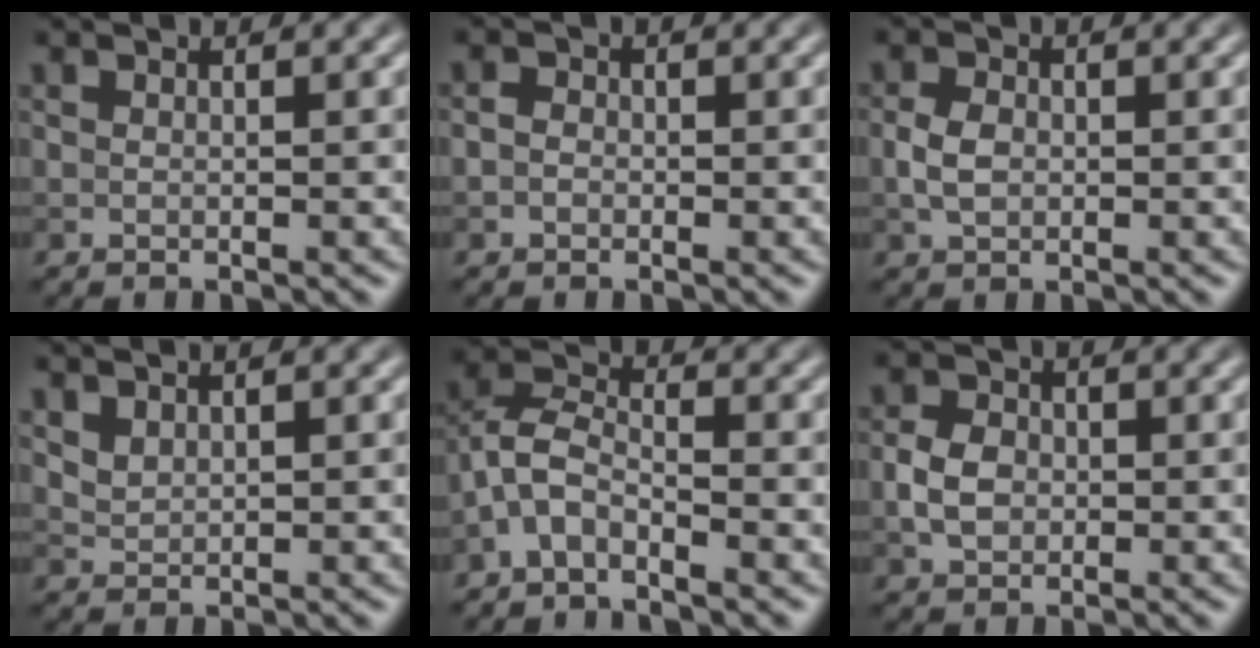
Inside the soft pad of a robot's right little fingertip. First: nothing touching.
{"total": 0.9, "force": [-0.2, 0.7, 0.4], "torque": [-0.010, 0.001, -0.008]}
{"total": 2.2, "force": [-0.1, 1.5, 1.5], "torque": [-0.035, 0.003, -0.005]}
{"total": 1.4, "force": [1.2, 0.4, 0.4], "torque": [-0.016, 0.000, 0.031]}
{"total": 3.3, "force": [-2.3, 1.4, 1.9], "torque": [-0.038, 0.012, -0.056]}
{"total": 2.8, "force": [-0.3, 2.2, 1.8], "torque": [-0.039, 0.003, -0.012]}